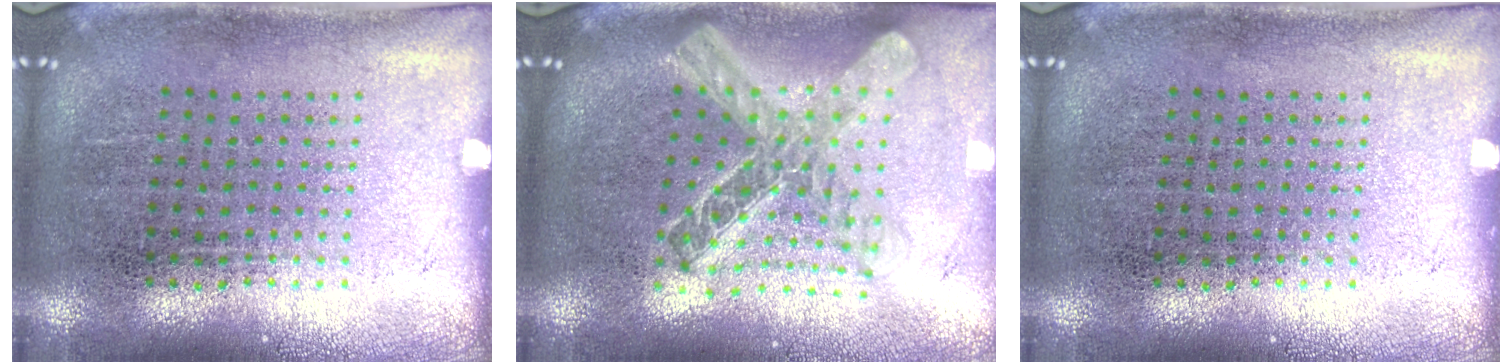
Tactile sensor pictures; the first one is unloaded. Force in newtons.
{"total": 2.1, "press": 1.7, "slide": 1.3}
{"total": 0.0}